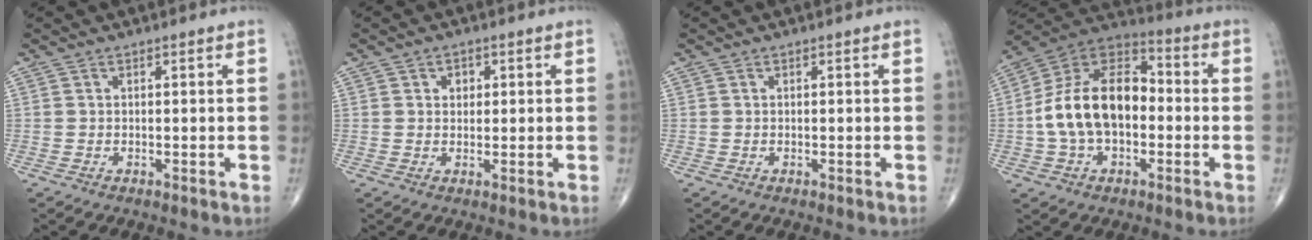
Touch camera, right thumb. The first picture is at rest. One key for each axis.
{"total": 2.4, "fx": 0.8, "fy": 1.9, "fz": 1.2, "tx": -0.007, "ty": -0.001, "tz": 0.009}
{"total": 0.0}
{"total": 17.6, "fx": -1.6, "fy": 10.9, "fz": 13.7, "tx": -0.233, "ty": 0.042, "tz": -0.037}